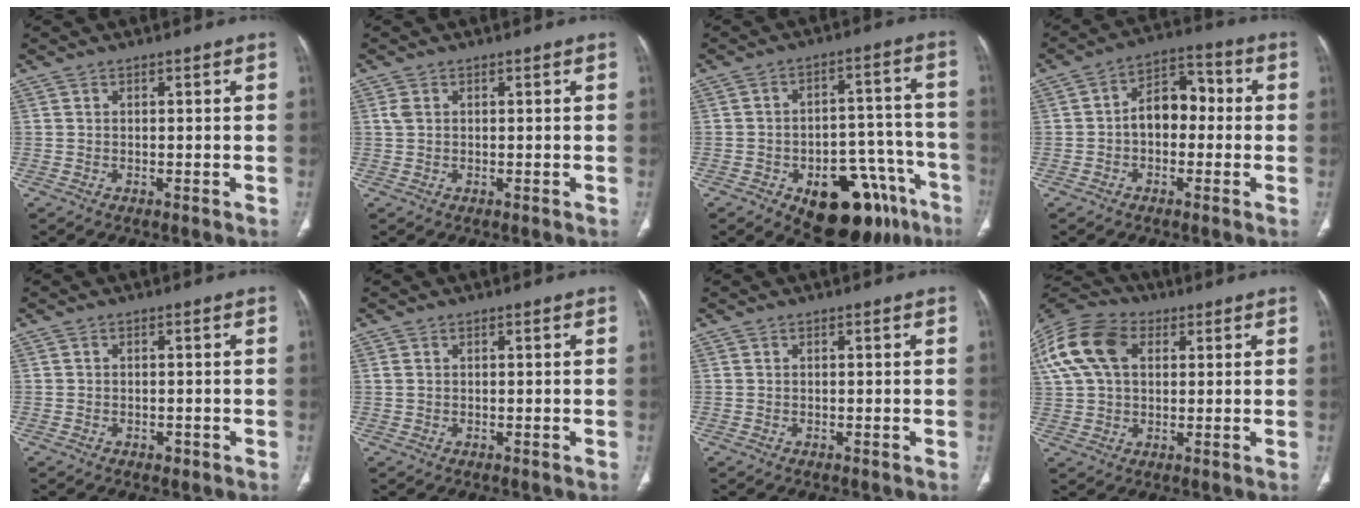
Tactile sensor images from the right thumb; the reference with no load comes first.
{"total": 1.4, "force": [0.4, 0.9, 0.9], "torque": [-0.025, 0.006, 0.014]}
{"total": 20.1, "force": [-10.9, 10.6, 13.1], "torque": [-0.101, 0.082, -0.140]}
{"total": 8.9, "force": [-0.6, 6.0, 6.5], "torque": [-0.073, 0.037, -0.022]}
{"total": 1.2, "force": [-0.6, 0.9, 0.5], "torque": [-0.004, 0.002, -0.007]}
{"total": 0.8, "force": [0.3, 0.6, 0.4], "torque": [-0.009, 0.005, 0.009]}
{"total": 0.0}
{"total": 18.2, "force": [6.0, 12.1, 12.2], "torque": [-0.273, 0.032, 0.106]}